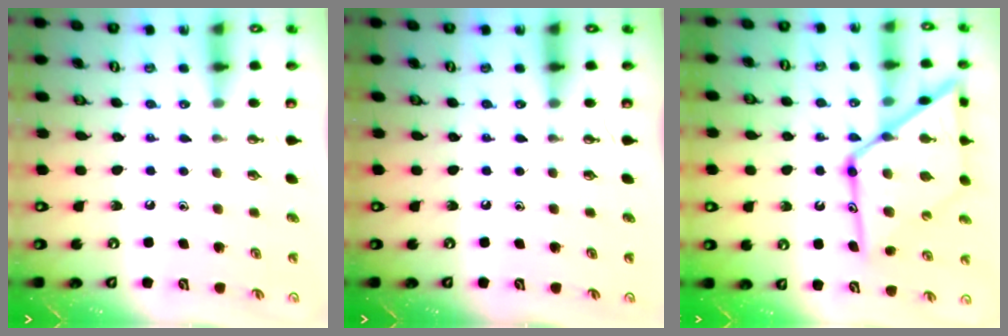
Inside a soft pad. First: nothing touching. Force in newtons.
{"total": 0.0}
{"total": 22.6, "press": 22.5, "slide": 1.8}